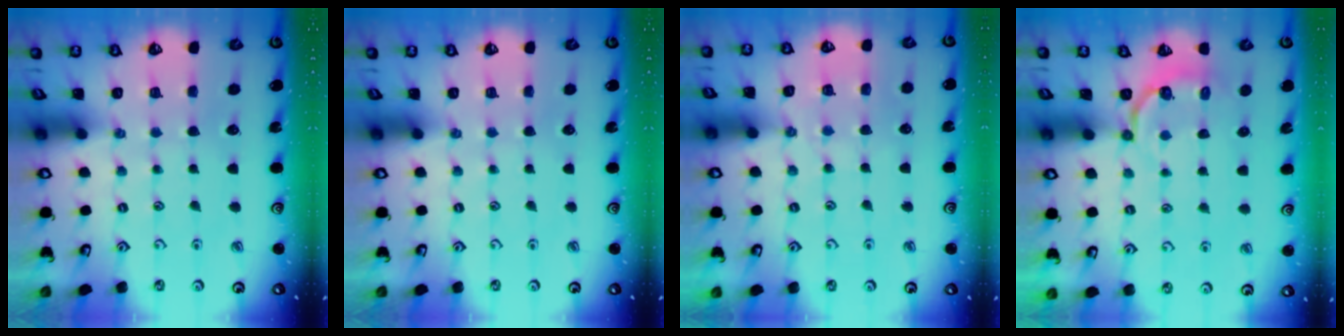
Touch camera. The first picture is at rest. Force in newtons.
{"total": 0.0}
{"total": 5.5, "press": 5.5, "slide": 0.9}
{"total": 4.2, "press": 3.2, "slide": 2.7}